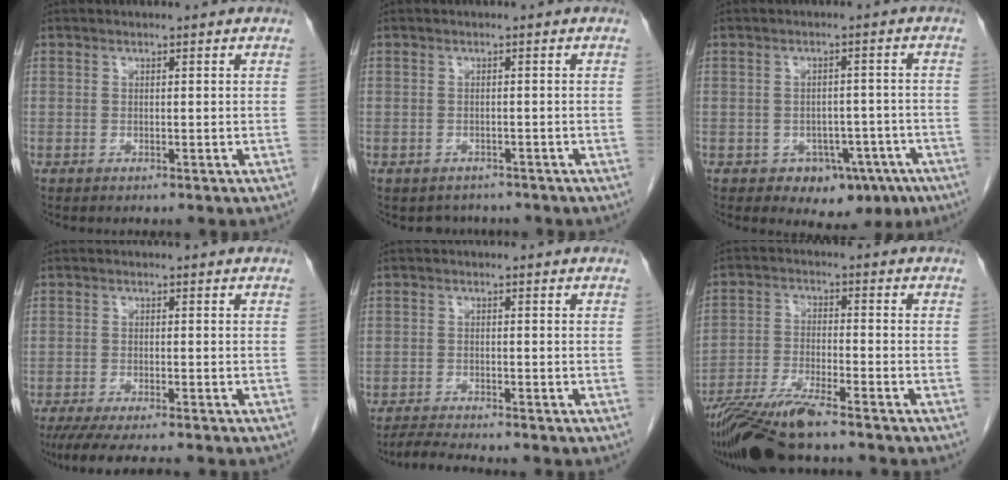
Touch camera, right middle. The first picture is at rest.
{"total": 2.6, "force": [-2.2, 1.4, 0.0], "torque": [-0.008, 0.000, -0.031]}
{"total": 7.6, "force": [-4.2, 5.4, 3.4], "torque": [-0.027, 0.016, -0.048]}
{"total": 9.1, "force": [-7.8, 0.7, 4.7], "torque": [-0.065, -0.021, -0.119]}
{"total": 3.5, "force": [-3.2, -0.8, 1.0], "torque": [-0.027, -0.020, -0.059]}
{"total": 10.4, "force": [-8.6, 0.4, 5.9], "torque": [-0.108, -0.027, -0.153]}